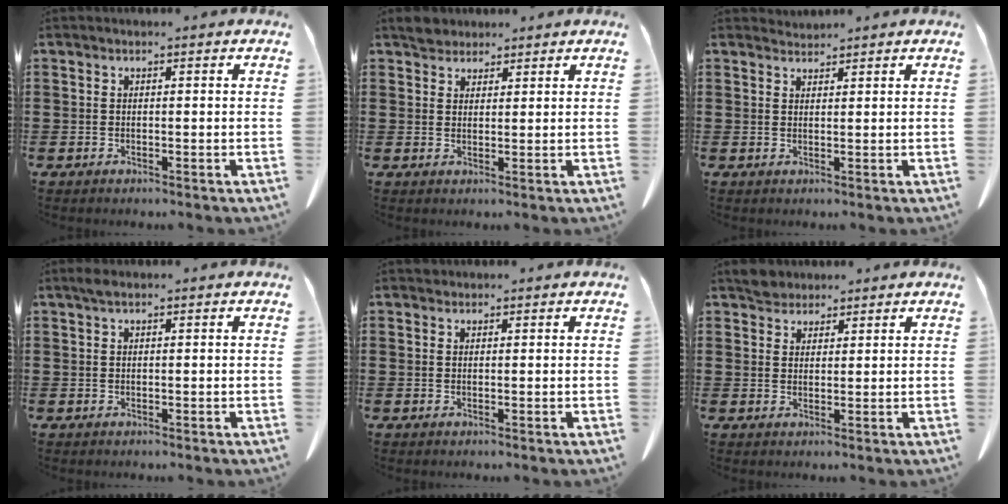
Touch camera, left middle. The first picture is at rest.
{"total": 2.7, "force": [2.4, 1.2, 0.3], "torque": [-0.006, 0.004, 0.045]}
{"total": 1.3, "force": [1.3, 0.2, -0.1], "torque": [-0.001, 0.001, 0.025]}
{"total": 1.0, "force": [0.5, 0.3, 0.9], "torque": [-0.018, 0.004, 0.008]}
{"total": 0.5, "force": [0.4, 0.3, 0.0], "torque": [-0.002, 0.002, 0.008]}
{"total": 2.9, "force": [2.6, 1.2, 0.4], "torque": [-0.009, 0.000, 0.050]}